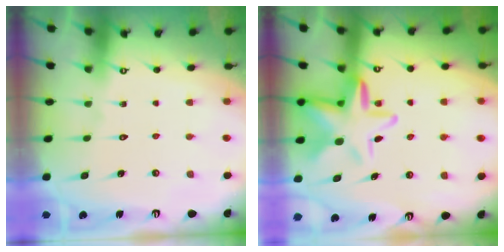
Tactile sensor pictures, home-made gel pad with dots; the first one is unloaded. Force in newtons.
{"total": 12.6, "press": 12.4, "slide": 2.3}